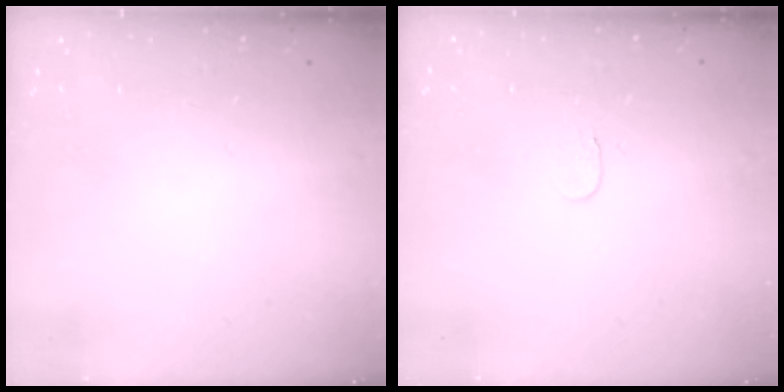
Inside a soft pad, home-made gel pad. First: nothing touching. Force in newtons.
{"total": 3.7, "press": 3.7, "slide": 0.4}